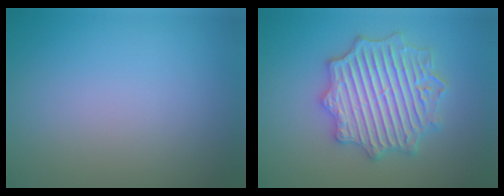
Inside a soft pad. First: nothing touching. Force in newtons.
{"total": 6.2, "press": 6.1, "slide": 1.0}